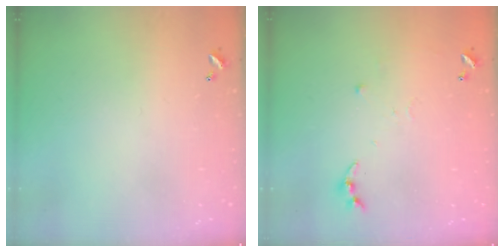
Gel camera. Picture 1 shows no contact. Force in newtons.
{"total": 6.1, "press": 6.1, "slide": 0.7}